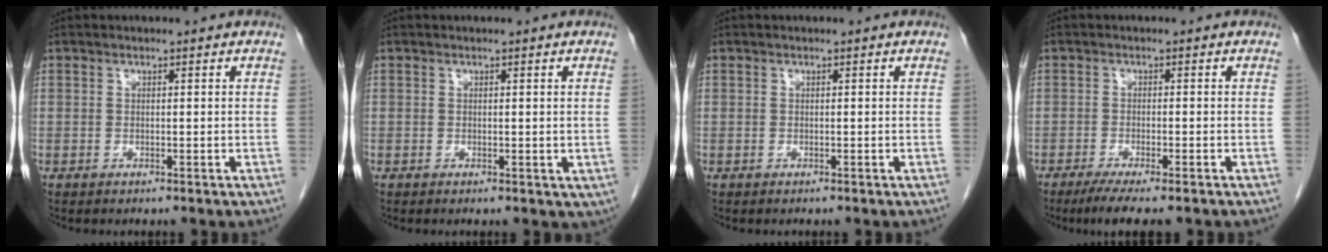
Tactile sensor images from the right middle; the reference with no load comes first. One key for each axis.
{"total": 1.4, "fx": 0.0, "fy": 0.9, "fz": 1.1, "tx": -0.015, "ty": -0.002, "tz": 0.004}
{"total": 0.0}
{"total": 6.2, "fx": -4.7, "fy": 0.5, "fz": 4.0, "tx": -0.061, "ty": -0.016, "tz": -0.071}